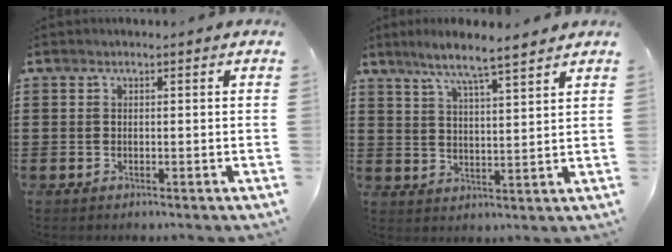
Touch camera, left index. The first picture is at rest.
{"total": 5.8, "force": [5.0, -0.3, 2.9], "torque": [-0.074, -0.021, 0.085]}